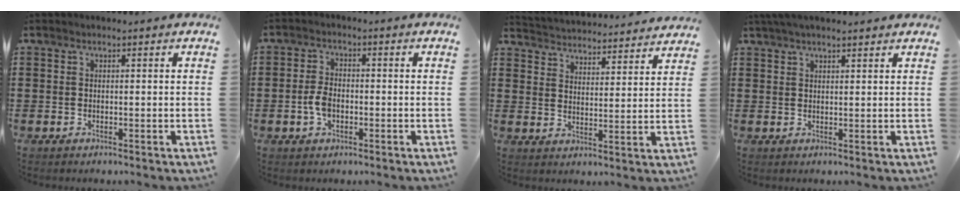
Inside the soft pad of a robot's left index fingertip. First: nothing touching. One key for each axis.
{"total": 3.8, "fx": -0.8, "fy": 2.2, "fz": 3.0, "tx": -0.076, "ty": -0.003, "tz": -0.020}
{"total": 3.9, "fx": 3.8, "fy": -0.3, "fz": -0.7, "tx": -0.010, "ty": -0.031, "tz": 0.063}
{"total": 2.4, "fx": 2.1, "fy": 0.2, "fz": 1.3, "tx": -0.028, "ty": 0.005, "tz": 0.039}